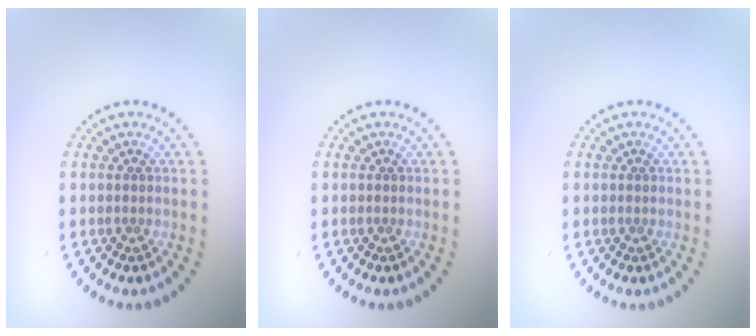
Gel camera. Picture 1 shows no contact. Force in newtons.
{"total": 0.0}
{"total": 0.0}